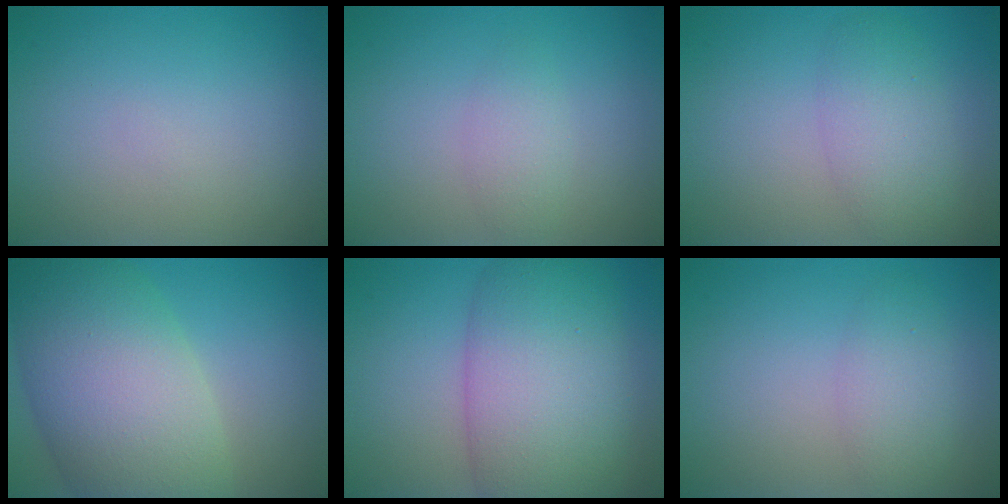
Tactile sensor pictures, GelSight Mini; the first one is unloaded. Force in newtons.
{"total": 1.7, "press": 1.7, "slide": 0.1}
{"total": 3.7, "press": 3.7, "slide": 0.1}
{"total": 11.7, "press": 11.7, "slide": 0.4}
{"total": 10.6, "press": 10.6, "slide": 0.3}
{"total": 2.6, "press": 2.6, "slide": 0.2}